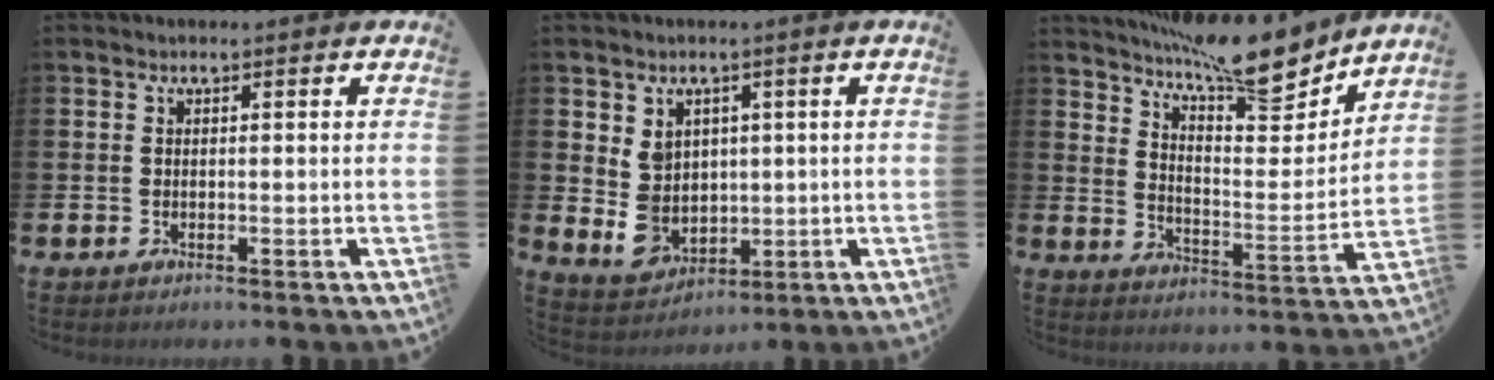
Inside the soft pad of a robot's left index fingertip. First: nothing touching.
{"total": 5.3, "force": [1.5, 4.7, 1.9], "torque": [-0.046, -0.001, 0.027]}
{"total": 12.9, "force": [11.4, 2.6, 5.4], "torque": [-0.100, -0.073, 0.200]}